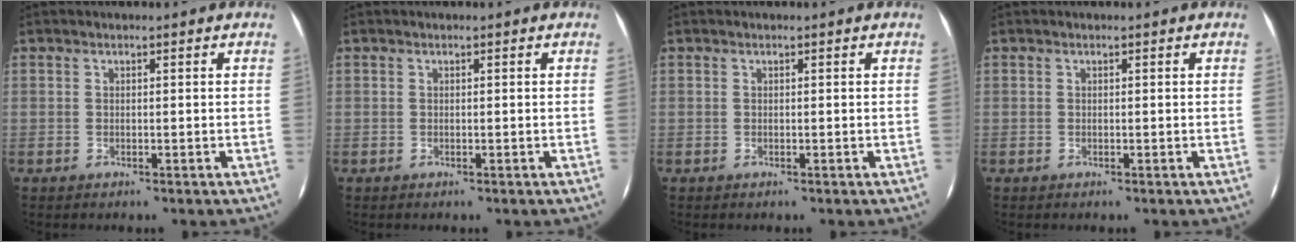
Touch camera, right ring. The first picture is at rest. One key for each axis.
{"total": 0.0}
{"total": 0.0}
{"total": 0.0}